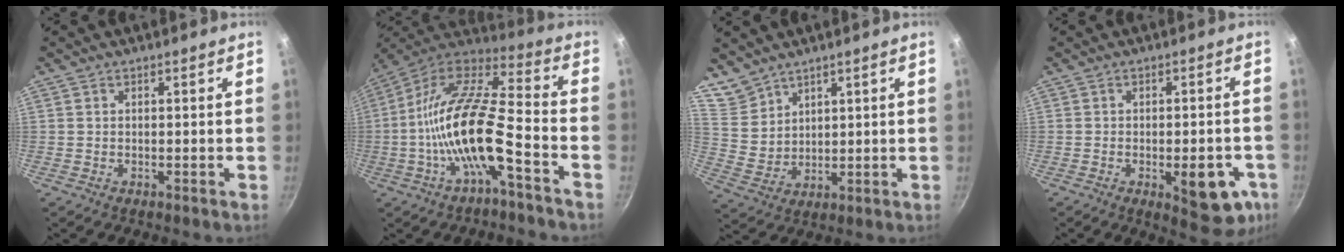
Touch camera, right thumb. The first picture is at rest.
{"total": 18.6, "force": [-6.3, 5.8, 16.6], "torque": [-0.310, 0.050, -0.132]}
{"total": 7.9, "force": [6.4, 4.5, 1.2], "torque": [-0.002, -0.021, 0.142]}
{"total": 11.2, "force": [-3.8, 4.8, 9.4], "torque": [-0.083, 0.010, -0.041]}